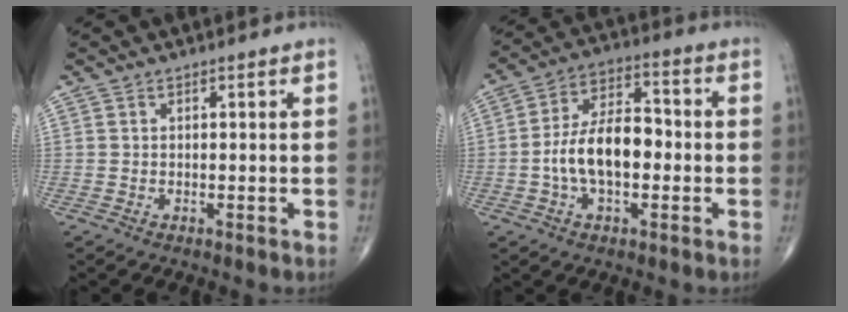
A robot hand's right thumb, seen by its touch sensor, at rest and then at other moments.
{"total": 12.4, "force": [-1.8, 6.8, 10.2], "torque": [-0.177, 0.035, -0.039]}